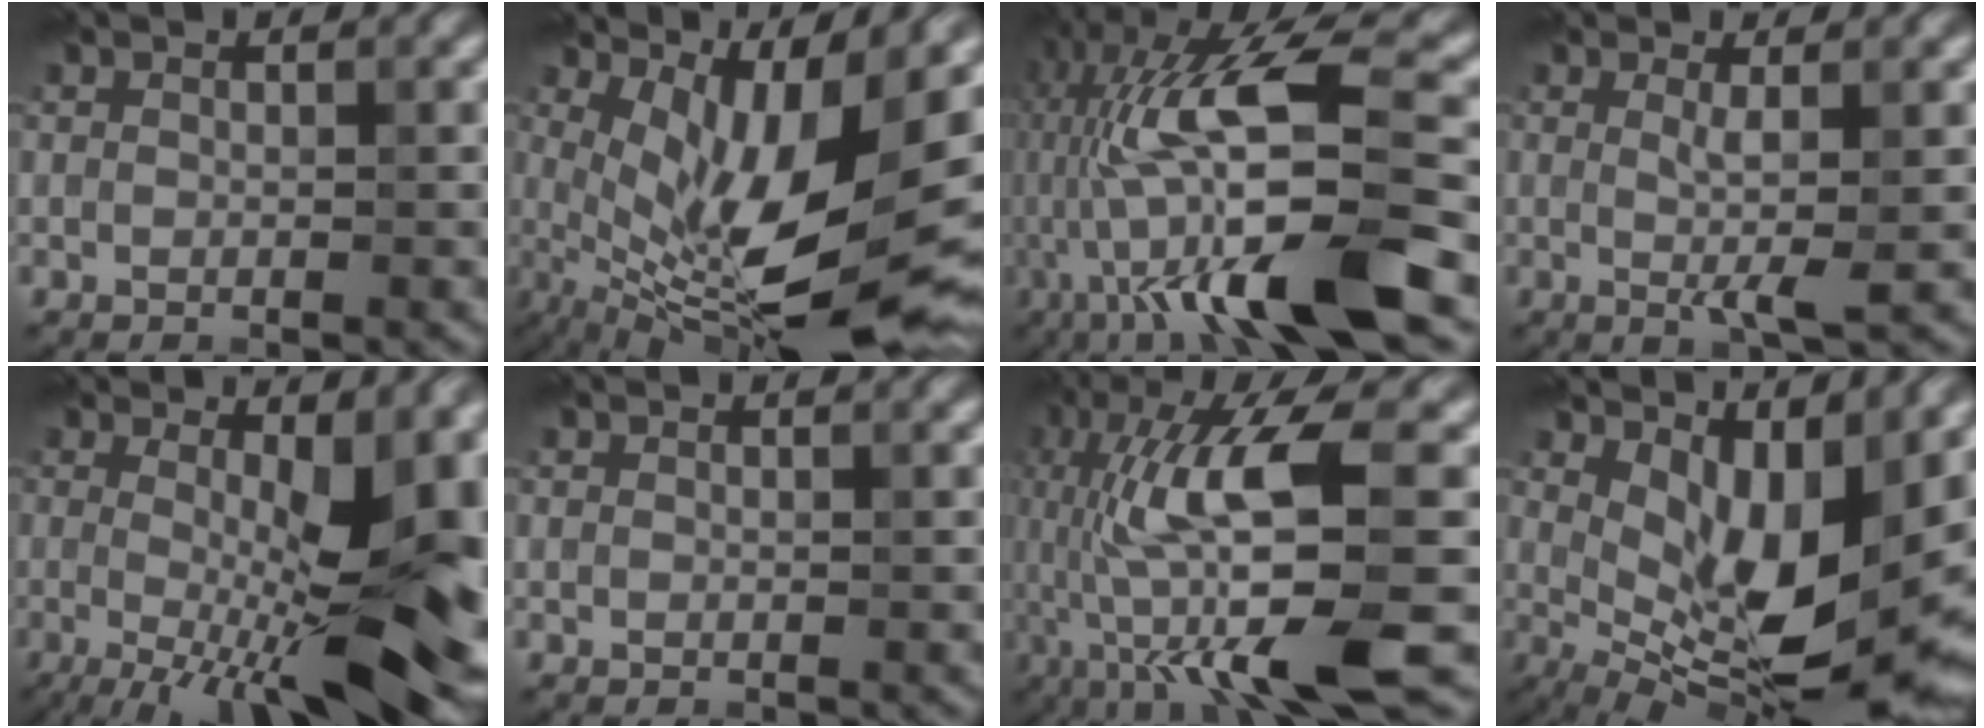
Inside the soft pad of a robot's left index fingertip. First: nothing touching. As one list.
[{"total": 13.4, "force": [0.4, 4.4, 12.6], "torque": [-0.206, -0.023, 0.027]}, {"total": 14.7, "force": [-2.1, 2.8, 14.3], "torque": [-0.244, 0.025, -0.030]}, {"total": 2.6, "force": [0.0, 0.3, 2.6], "torque": [-0.052, -0.010, 0.002]}, {"total": 15.2, "force": [-1.4, 4.4, 14.5], "torque": [-0.168, 0.003, -0.013]}, {"total": 0.0}, {"total": 12.4, "force": [-1.8, 2.6, 12.0], "torque": [-0.208, 0.008, -0.025]}, {"total": 12.1, "force": [1.6, 5.3, 10.8], "torque": [-0.159, -0.021, 0.040]}]